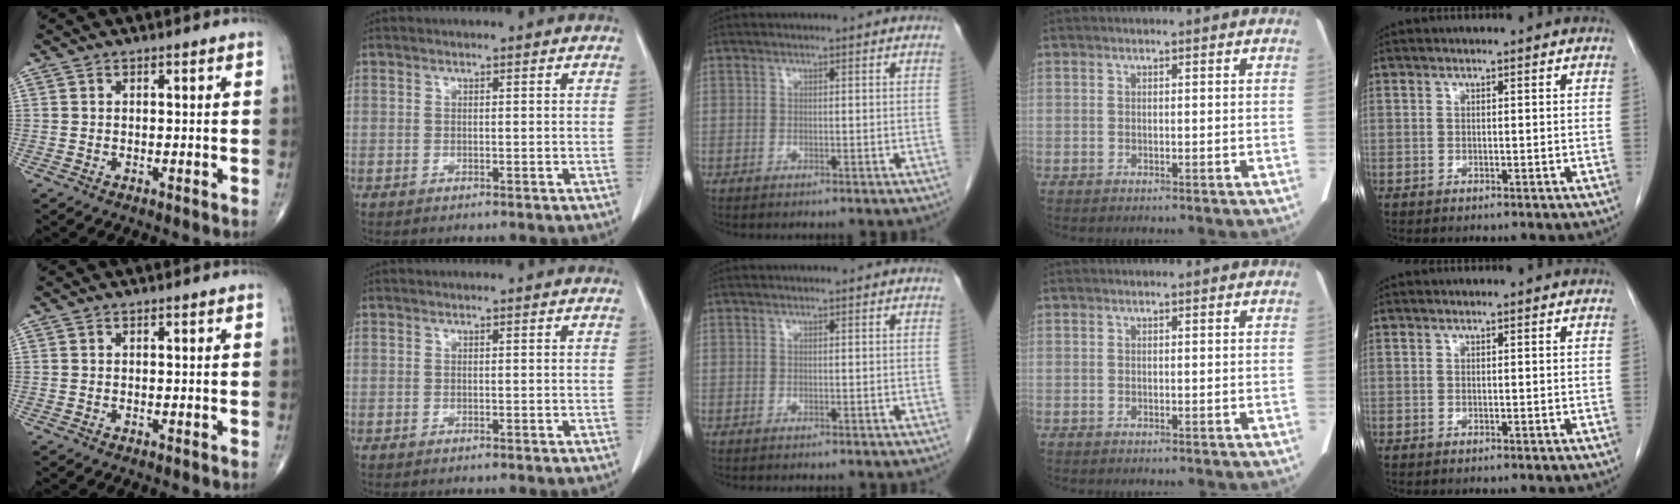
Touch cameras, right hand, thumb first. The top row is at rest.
{}